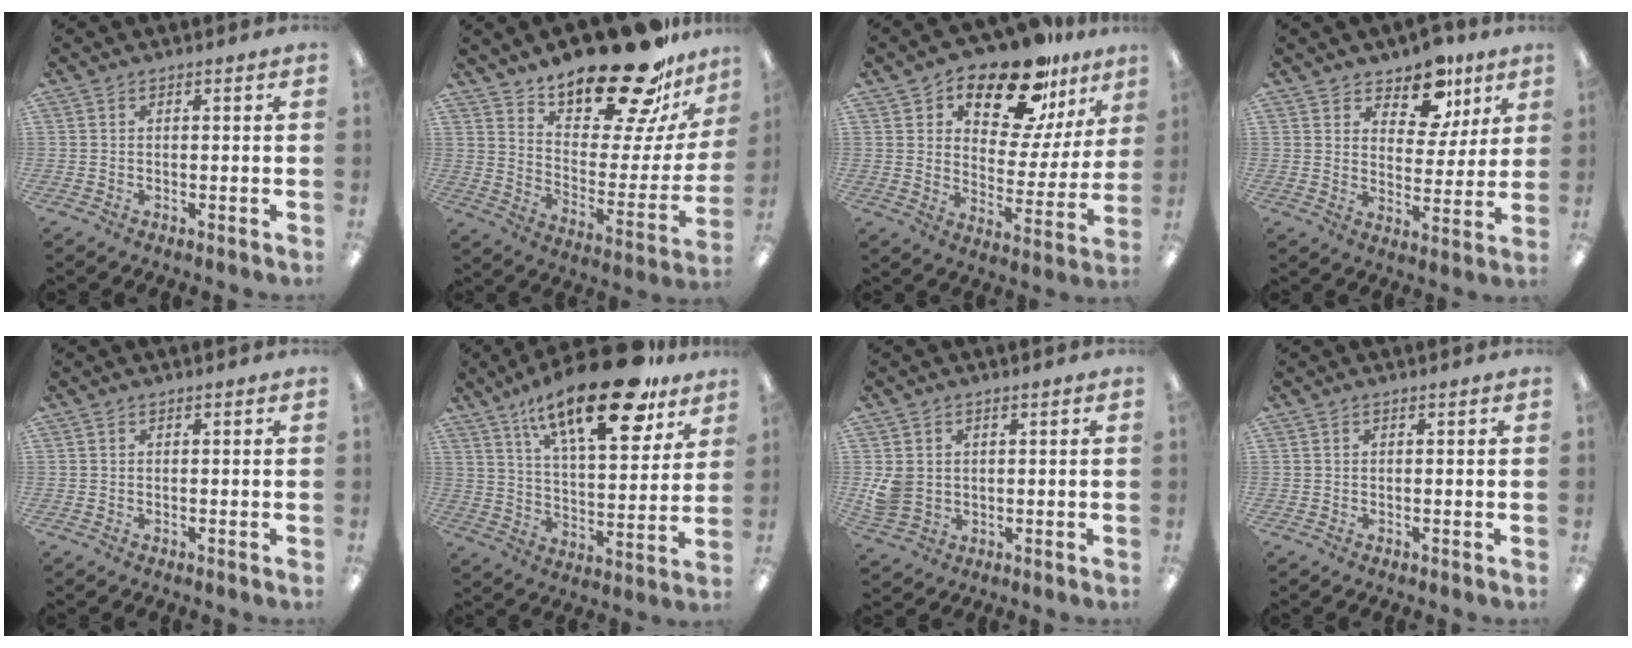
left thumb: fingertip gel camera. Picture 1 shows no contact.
{"total": 23.7, "force": [19.6, 6.9, 11.5], "torque": [-0.158, -0.148, 0.323]}
{"total": 18.8, "force": [14.3, 8.0, 9.2], "torque": [-0.146, -0.094, 0.244]}
{"total": 10.6, "force": [7.9, 5.8, 4.1], "torque": [-0.059, -0.050, 0.142]}
{"total": 0.0}
{"total": 23.1, "force": [15.3, 7.8, 15.3], "torque": [-0.233, -0.087, 0.250]}
{"total": 5.5, "force": [0.8, 4.9, 2.4], "torque": [-0.047, 0.002, 0.016]}
{"total": 0.0}